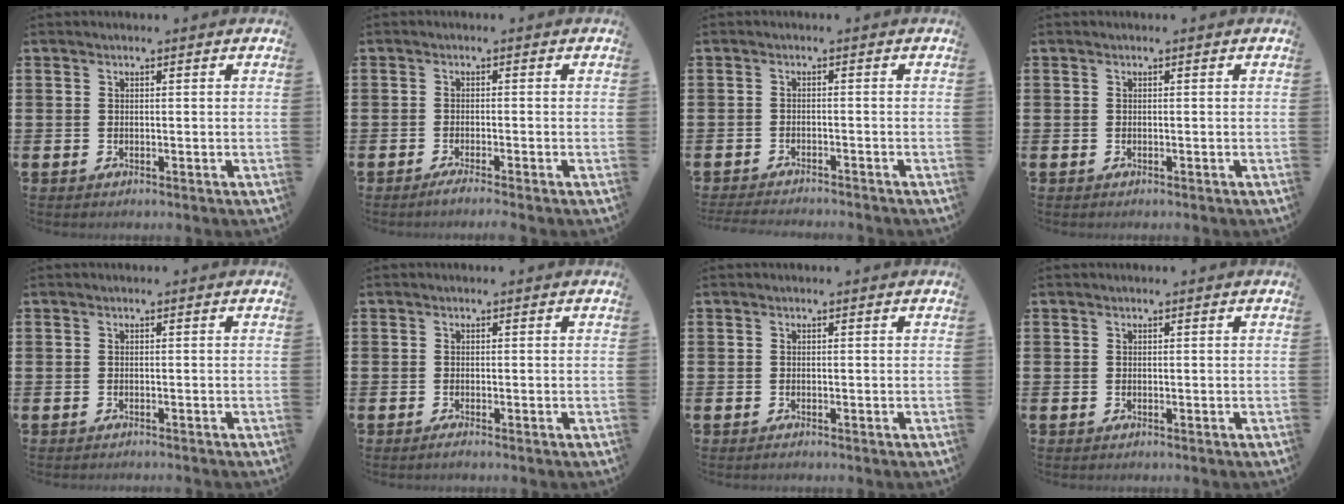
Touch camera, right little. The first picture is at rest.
{"total": 1.3, "force": [-1.0, -0.1, 0.8], "torque": [-0.012, -0.001, -0.019]}
{"total": 1.6, "force": [-1.6, -0.1, 0.1], "torque": [-0.004, 0.003, -0.032]}
{"total": 0.0}
{"total": 0.5, "force": [-0.5, -0.1, 0.0], "torque": [0.001, -0.001, -0.011]}
{"total": 0.5, "force": [-0.3, 0.0, 0.4], "torque": [-0.008, -0.002, -0.006]}
{"total": 0.0}
{"total": 0.0}